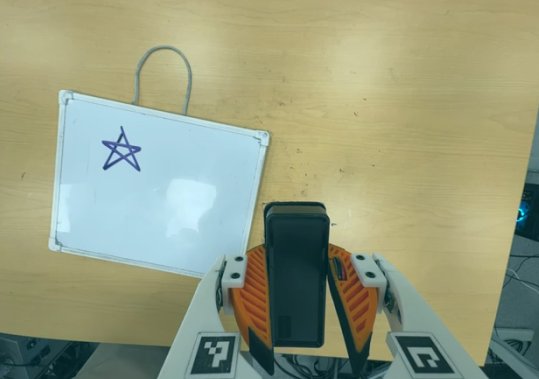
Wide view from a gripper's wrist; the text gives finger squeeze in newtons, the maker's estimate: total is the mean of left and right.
{"total": 7.2, "left": 5.4, "right": 9.0}